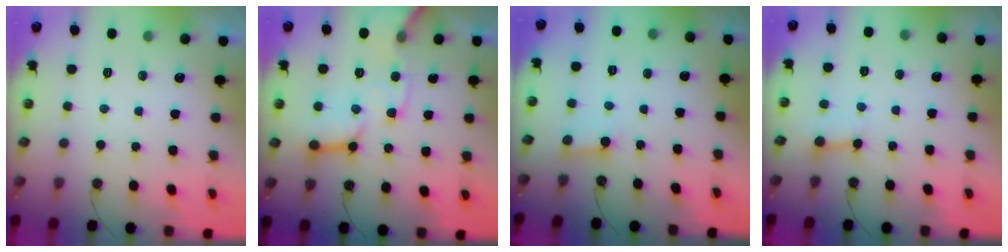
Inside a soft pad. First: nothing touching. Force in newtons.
{"total": 16.6, "press": 16.5, "slide": 1.9}
{"total": 2.7, "press": 2.7, "slide": 0.1}
{"total": 2.8, "press": 2.8, "slide": 0.4}